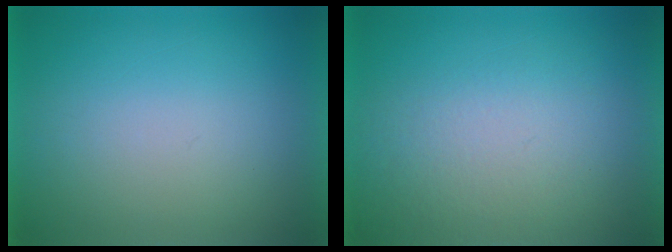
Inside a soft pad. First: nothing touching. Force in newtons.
{"total": 5.5}